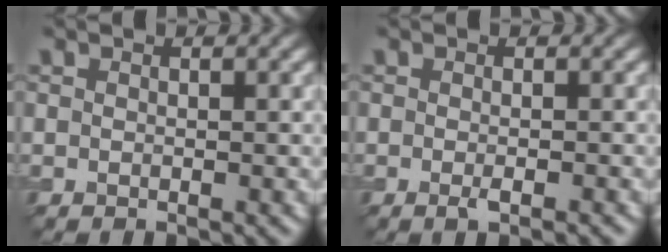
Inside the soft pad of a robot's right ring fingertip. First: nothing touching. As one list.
[{"total": 1.3, "force": [-0.6, 0.2, 1.1], "torque": [-0.018, -0.005, -0.012]}]